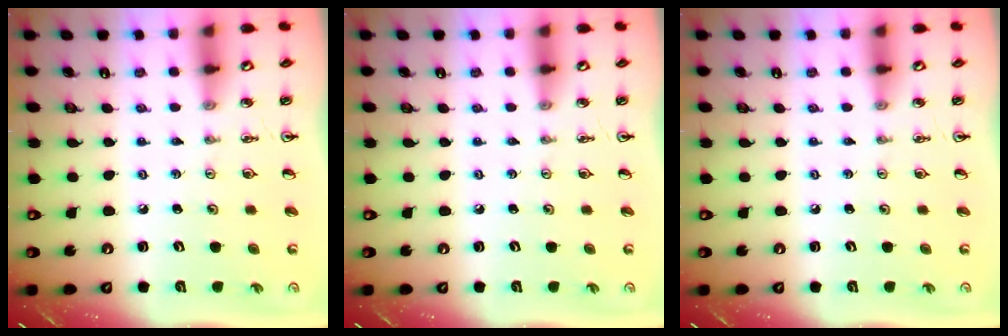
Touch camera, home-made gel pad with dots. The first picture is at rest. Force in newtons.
{"total": 0.0}
{"total": 0.0}